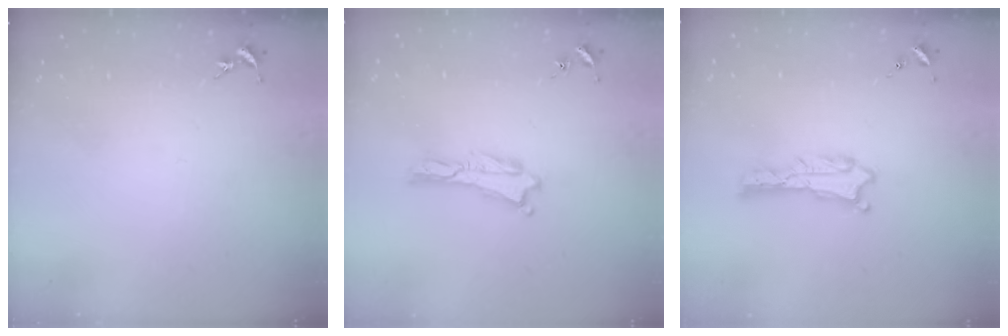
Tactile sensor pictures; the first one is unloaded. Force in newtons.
{"total": 0.0}
{"total": 0.6, "press": 0.6, "slide": 0.1}